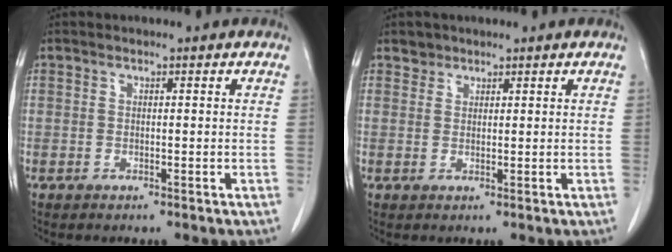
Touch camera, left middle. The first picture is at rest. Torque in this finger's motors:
{"motor_torque": [0.01, -0.01, 0.02, -0.02]}